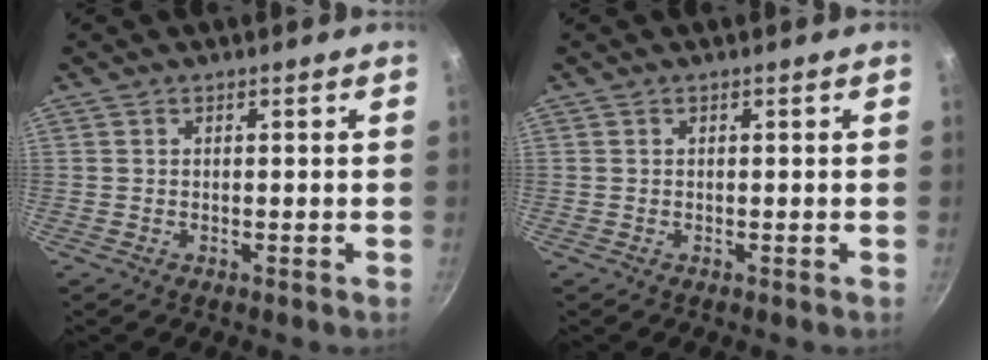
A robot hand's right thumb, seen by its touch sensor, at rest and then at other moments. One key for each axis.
{"total": 0.0}